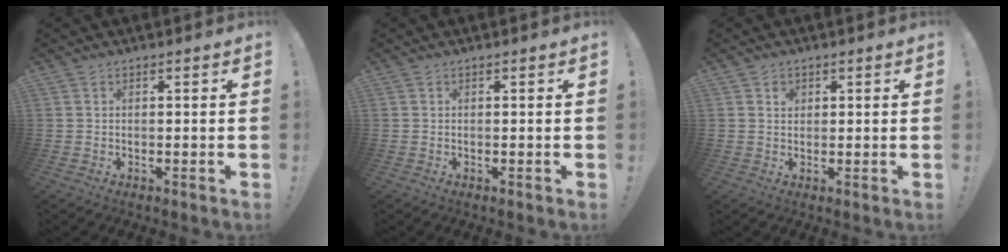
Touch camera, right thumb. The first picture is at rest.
{"total": 0.0}
{"total": 1.5, "force": [0.7, 1.3, 0.4], "torque": [0.016, -0.008, 0.008]}